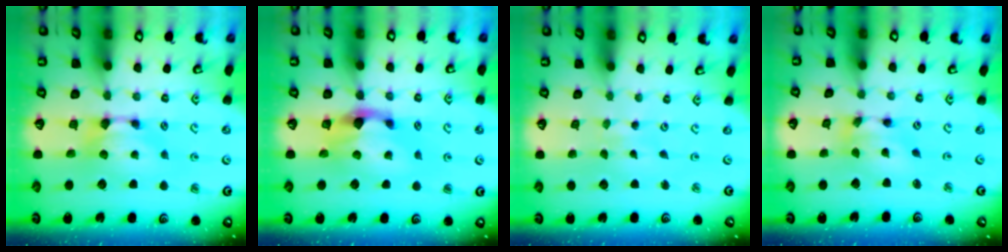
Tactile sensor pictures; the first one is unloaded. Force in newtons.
{"total": 2.2, "press": 1.8, "slide": 1.3}
{"total": 4.0, "press": 4.0, "slide": 0.1}
{"total": 4.7, "press": 4.2, "slide": 1.9}